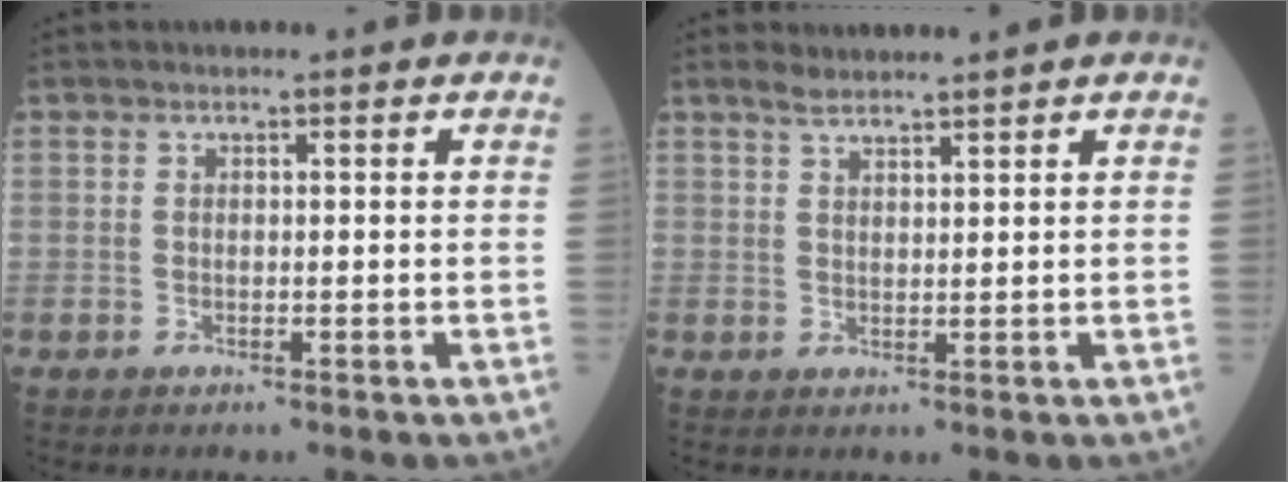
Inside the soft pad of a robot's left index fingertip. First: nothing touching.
{"total": 3.1, "force": [2.9, 0.1, 1.1], "torque": [-0.025, 0.018, 0.056]}